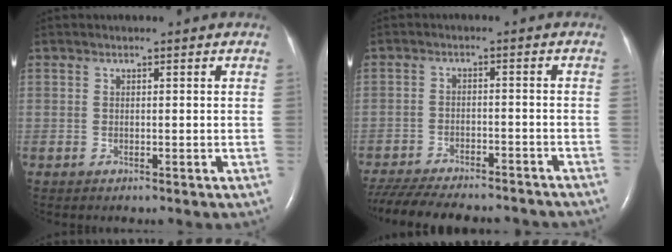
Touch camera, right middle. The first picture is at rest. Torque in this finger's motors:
{"motor_torque": [0.99, -1.02, 0.17, 0.09]}